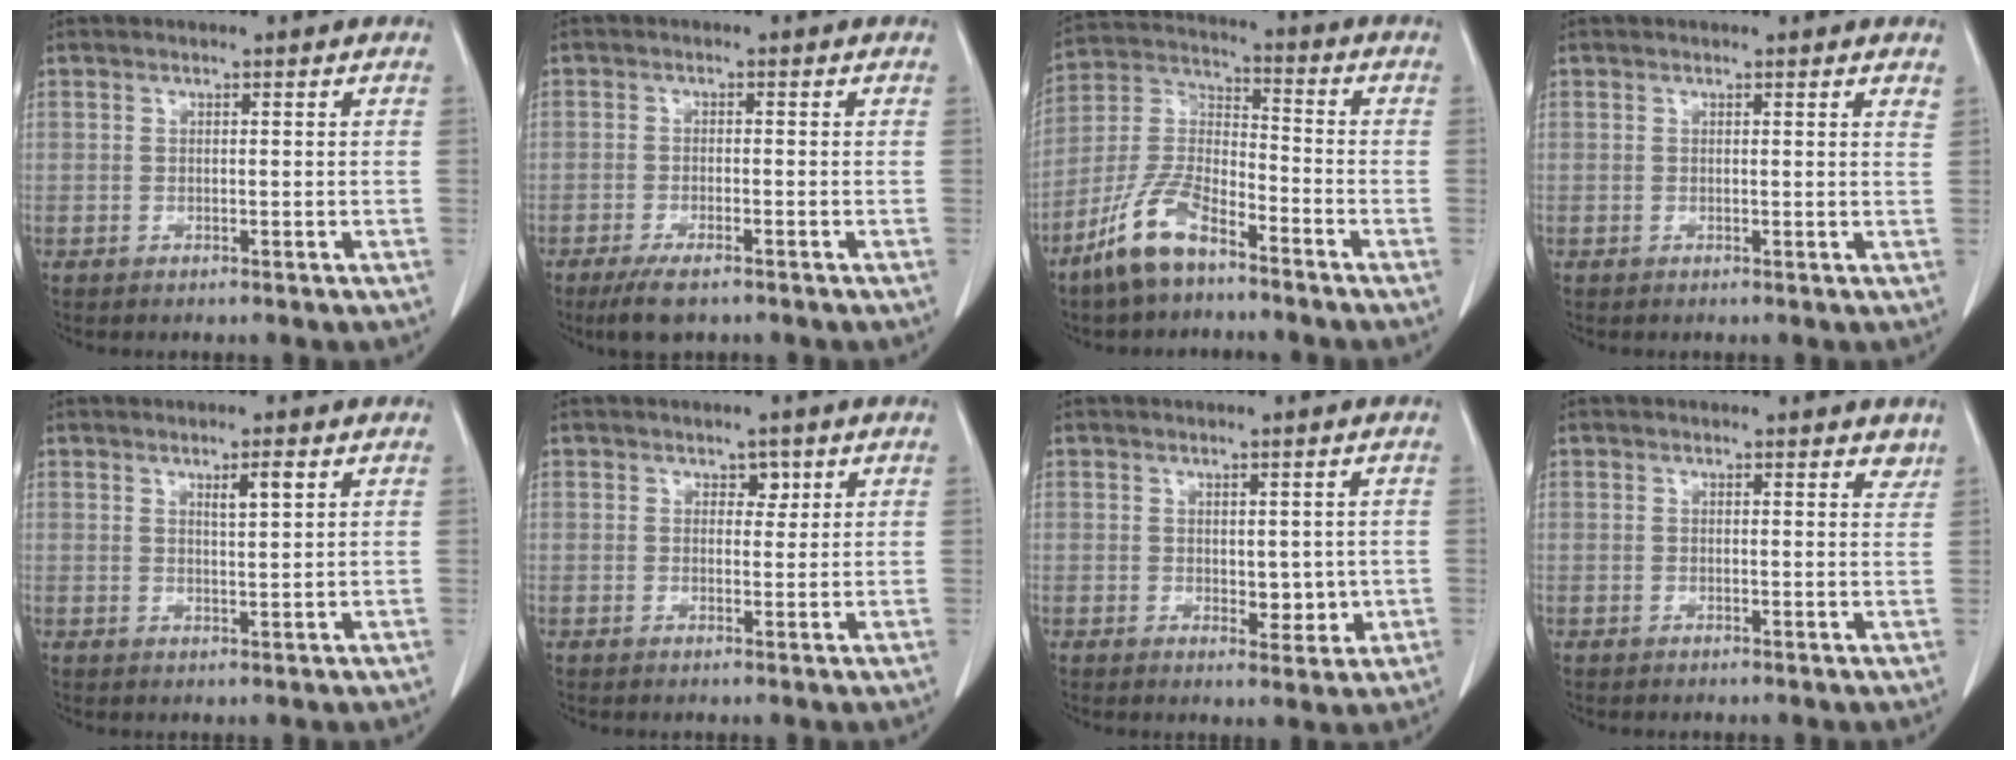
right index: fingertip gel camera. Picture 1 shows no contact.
{"total": 4.6, "force": [-3.3, 1.1, 3.1], "torque": [-0.059, -0.008, -0.052]}
{"total": 11.1, "force": [-7.7, 3.7, 7.0], "torque": [-0.158, -0.003, -0.155]}
{"total": 1.5, "force": [1.4, 0.1, 0.5], "torque": [-0.006, -0.006, 0.006]}
{"total": 2.5, "force": [1.3, 0.2, 2.2], "torque": [-0.039, -0.001, 0.023]}
{"total": 1.9, "force": [1.0, 1.3, 0.9], "torque": [-0.006, 0.000, 0.012]}
{"total": 3.7, "force": [-0.1, 2.1, 3.0], "torque": [-0.031, -0.006, 0.008]}
{"total": 2.8, "force": [2.5, 0.9, 0.8], "torque": [0.002, -0.008, 0.016]}